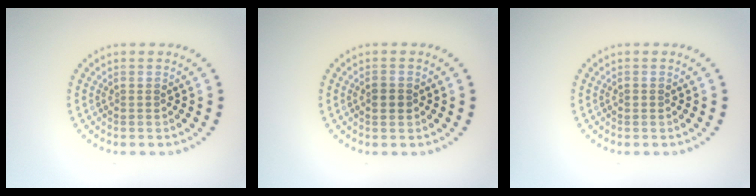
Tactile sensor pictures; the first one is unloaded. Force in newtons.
{"total": 1.3, "press": 1.3, "slide": 0.1}
{"total": 0.5, "press": 0.5, "slide": 0.1}